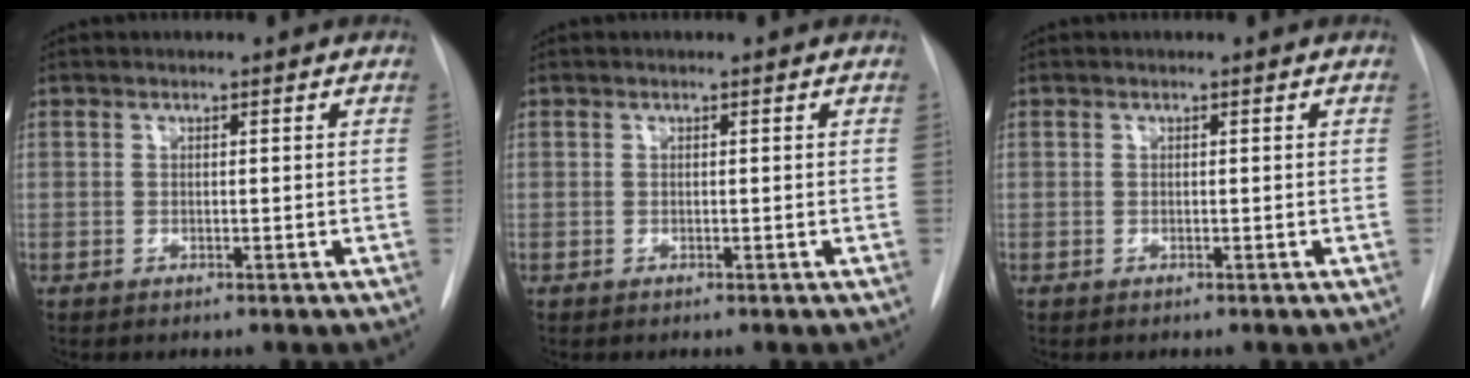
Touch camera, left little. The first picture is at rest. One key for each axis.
{"total": 0.0}
{"total": 0.0}